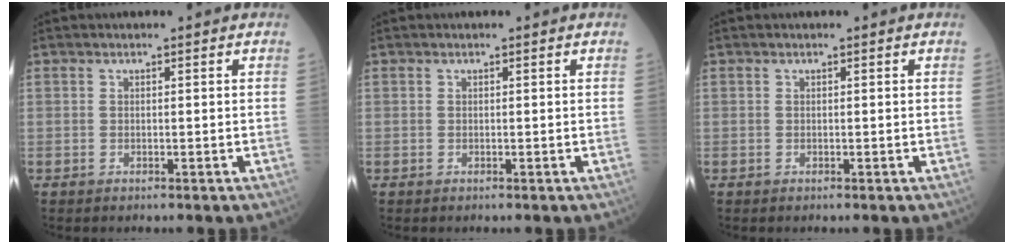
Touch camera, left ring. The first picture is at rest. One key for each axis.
{"total": 0.0}
{"total": 0.0}